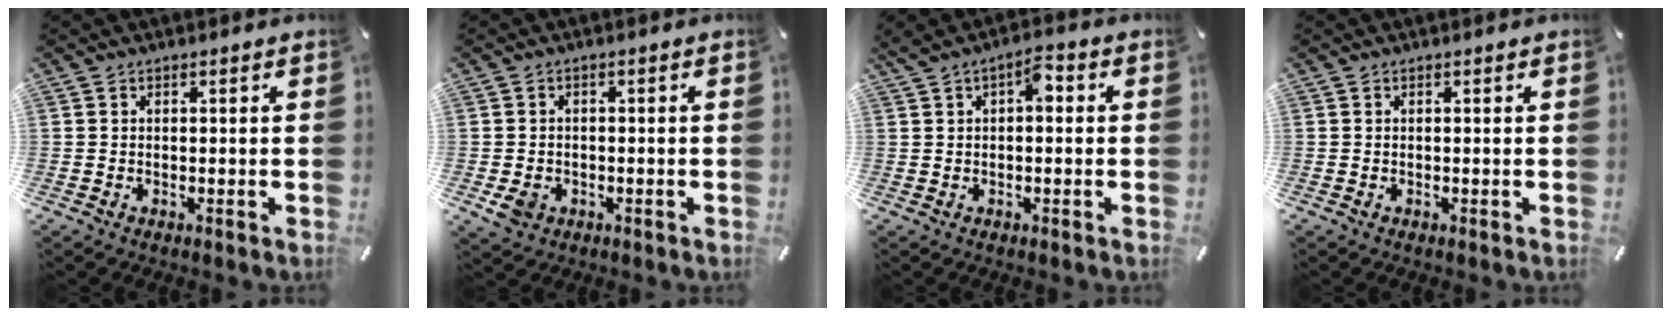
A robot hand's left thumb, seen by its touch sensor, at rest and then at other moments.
{"total": 3.9, "force": [-1.3, 3.2, 1.8], "torque": [-0.042, 0.002, -0.024]}
{"total": 4.7, "force": [0.7, 2.5, 3.9], "torque": [-0.053, 0.005, 0.006]}
{"total": 0.0}